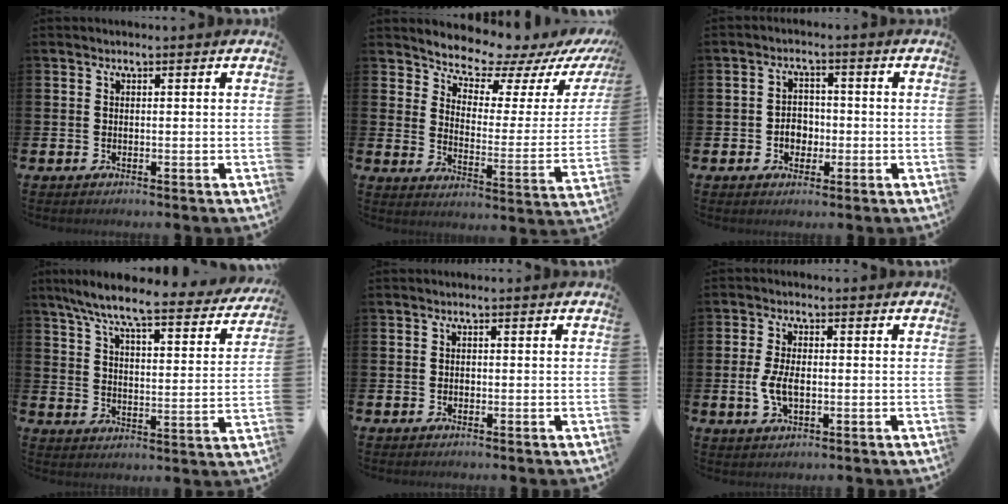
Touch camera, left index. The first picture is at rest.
{"total": 7.9, "force": [7.3, 2.2, 1.9], "torque": [-0.062, -0.060, 0.122]}
{"total": 3.2, "force": [-0.8, 2.6, 1.6], "torque": [-0.026, 0.002, -0.021]}
{"total": 7.8, "force": [6.8, 0.8, 3.8], "torque": [-0.092, -0.051, 0.109]}
{"total": 0.6, "force": [-0.2, 0.5, 0.2], "torque": [-0.010, 0.006, -0.004]}
{"total": 4.4, "force": [-0.4, 2.4, 3.7], "torque": [-0.073, 0.005, -0.010]}